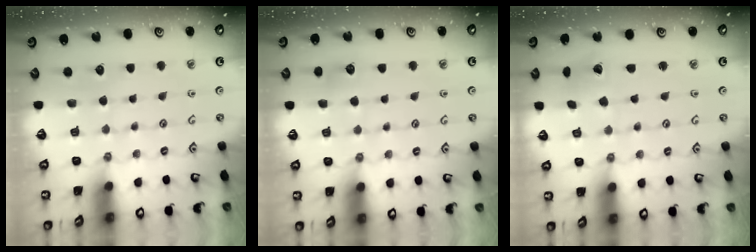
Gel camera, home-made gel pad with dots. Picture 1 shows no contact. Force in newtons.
{"total": 4.6, "press": 4.5, "slide": 0.7}
{"total": 2.2, "press": 2.2, "slide": 0.2}